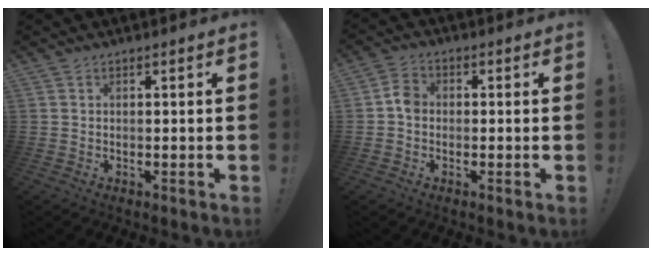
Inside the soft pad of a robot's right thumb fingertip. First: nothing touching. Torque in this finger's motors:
{"motor_torque": [0.40, 0.39, 0.54, -0.08, -0.01]}